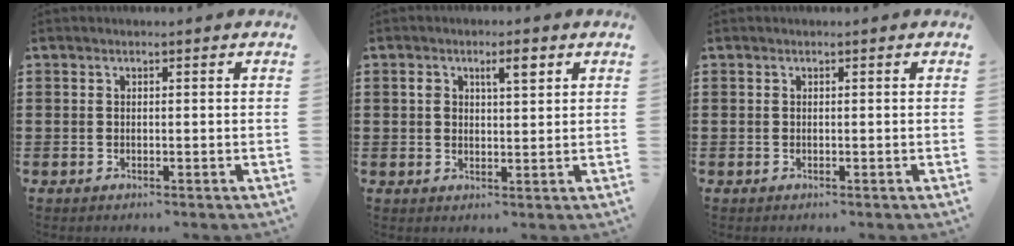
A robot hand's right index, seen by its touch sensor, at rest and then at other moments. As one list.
[{"total": 3.5, "force": [1.5, 1.3, 2.9], "torque": [-0.046, 0.001, 0.020]}, {"total": 0.0}]